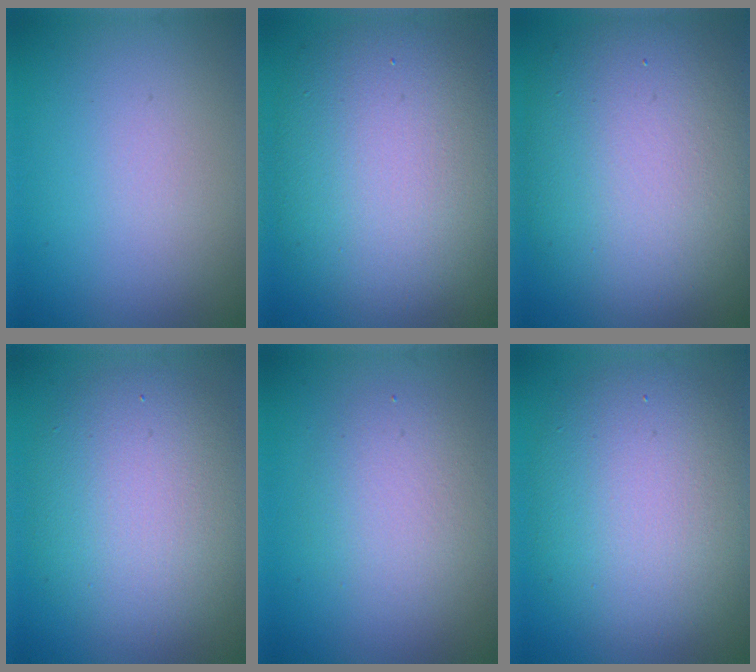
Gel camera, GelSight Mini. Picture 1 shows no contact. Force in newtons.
{"total": 10.8, "press": 10.8, "slide": 0.9}
{"total": 12.3, "press": 12.2, "slide": 1.0}
{"total": 7.6, "press": 7.6, "slide": 0.2}
{"total": 3.2, "press": 3.2, "slide": 0.2}
{"total": 8.6, "press": 8.6, "slide": 0.6}